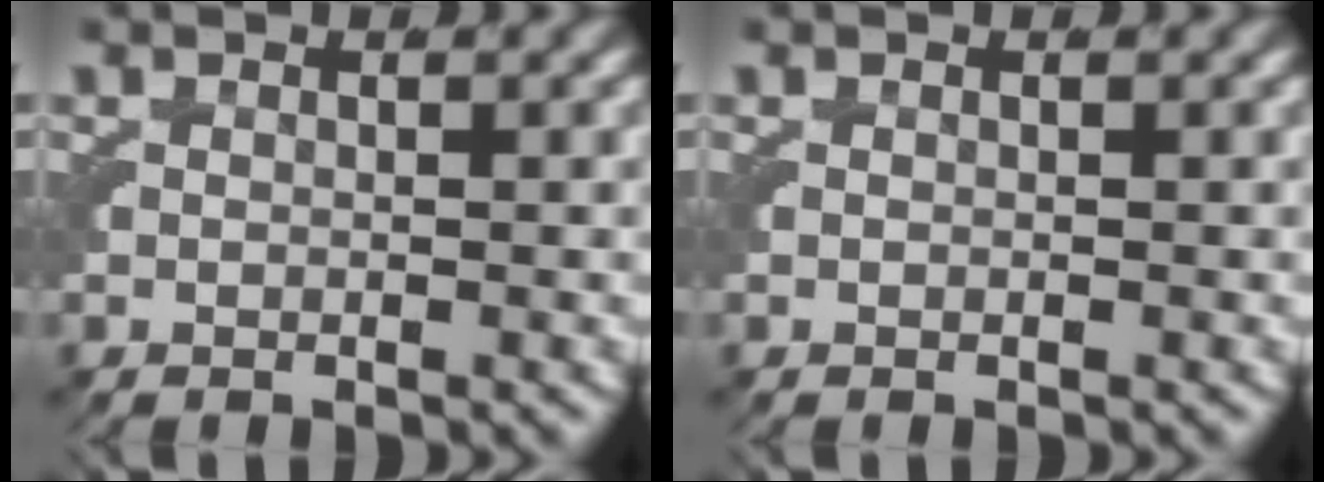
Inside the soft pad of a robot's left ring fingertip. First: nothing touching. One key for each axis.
{"total": 0.0}